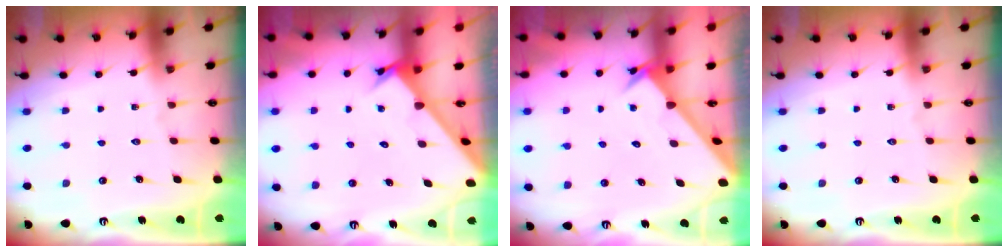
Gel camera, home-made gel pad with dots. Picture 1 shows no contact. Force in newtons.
{"total": 2.4, "press": 2.4, "slide": 0.3}
{"total": 2.7, "press": 2.7, "slide": 0.2}
{"total": 0.0}